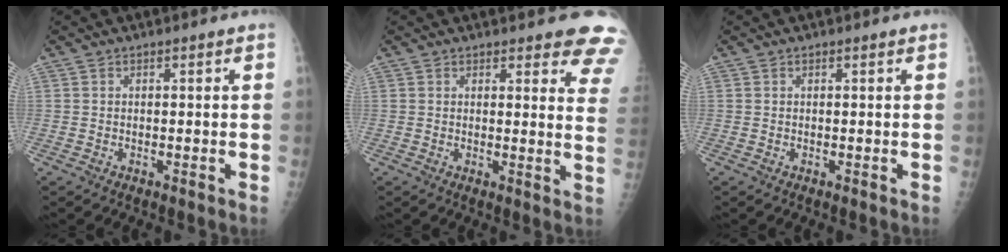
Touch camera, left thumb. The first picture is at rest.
{"total": 10.0, "force": [8.7, 2.8, 4.1], "torque": [0.001, -0.046, 0.070]}
{"total": 0.0}